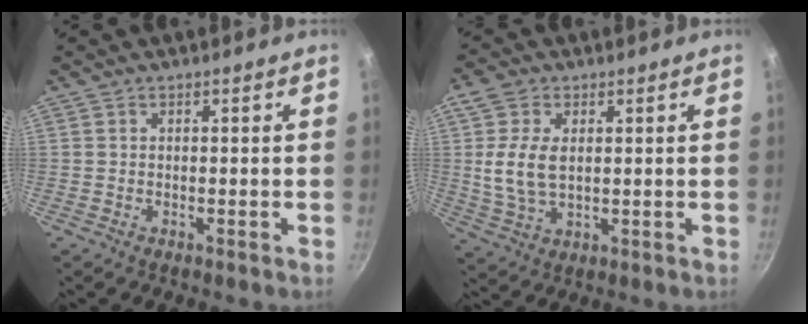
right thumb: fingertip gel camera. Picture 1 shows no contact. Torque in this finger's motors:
{"motor_torque": [0.79, 3.10, 0.40, 0.04, 0.17]}